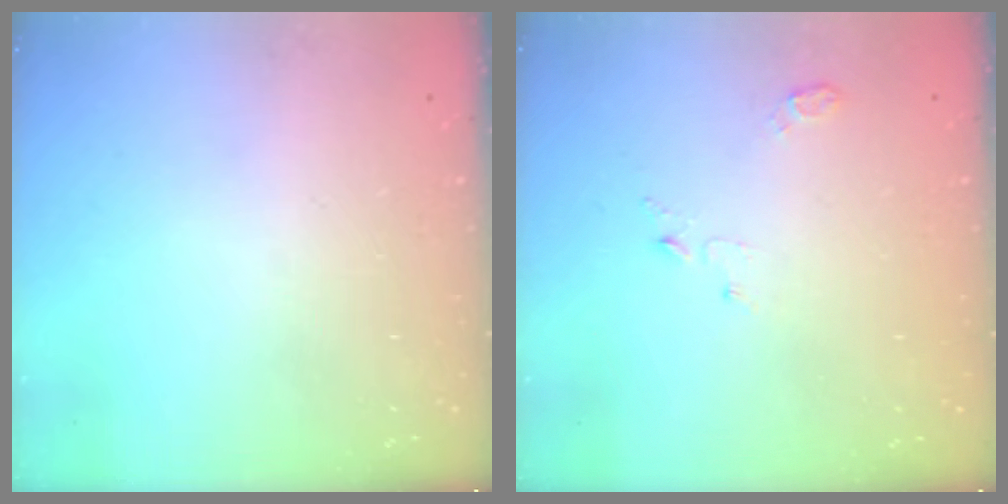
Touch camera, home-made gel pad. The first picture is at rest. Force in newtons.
{"total": 3.8, "press": 3.8, "slide": 0.4}